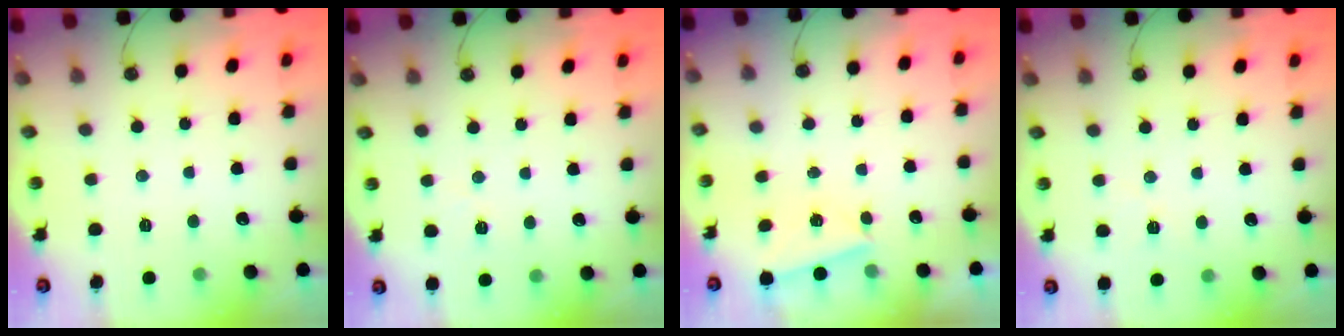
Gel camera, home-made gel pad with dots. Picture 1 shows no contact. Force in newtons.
{"total": 4.1, "press": 3.7, "slide": 1.8}
{"total": 2.6, "press": 1.6, "slide": 2.0}
{"total": 2.9, "press": 2.7, "slide": 0.9}